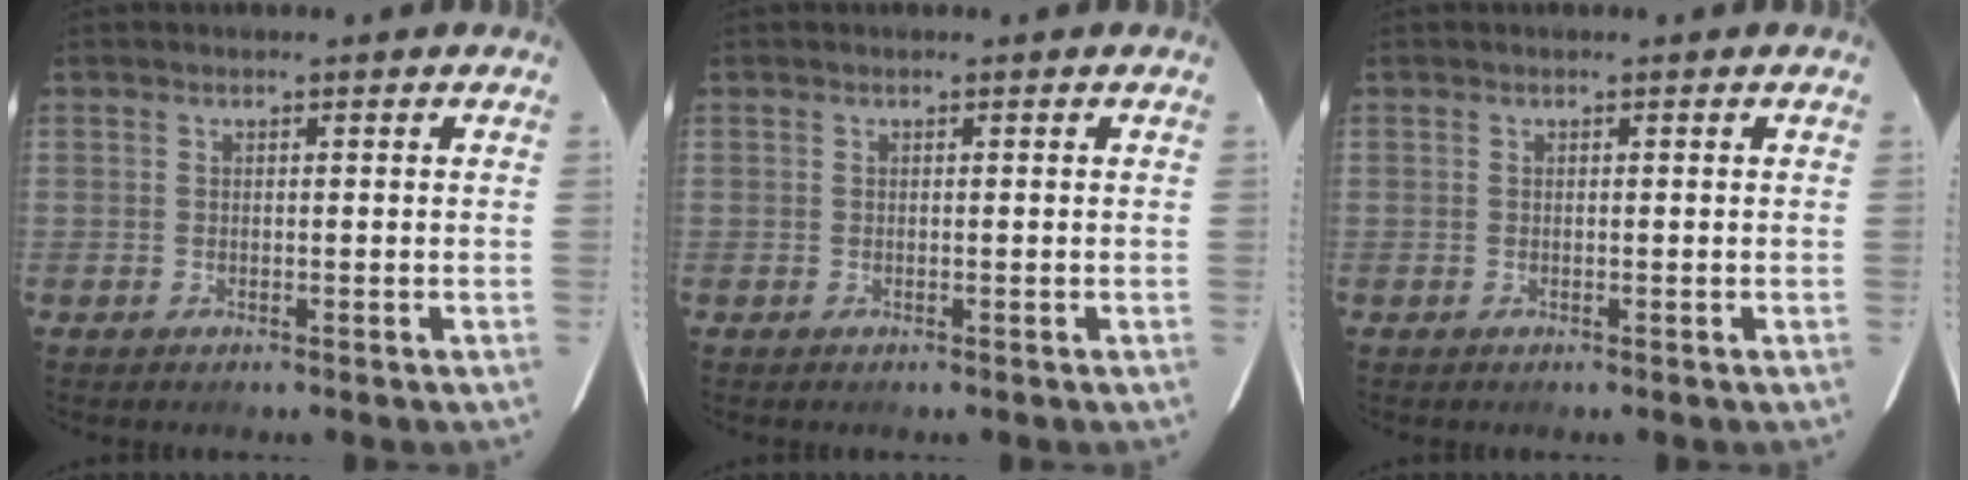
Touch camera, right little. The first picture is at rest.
{"total": 0.0}
{"total": 0.0}